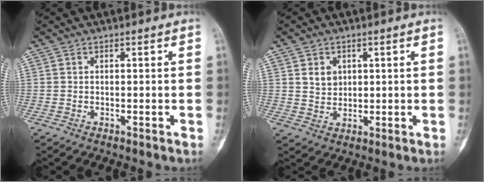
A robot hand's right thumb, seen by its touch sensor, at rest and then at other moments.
{"total": 4.1, "force": [1.4, 3.4, 1.8], "torque": [-0.012, -0.008, 0.028]}